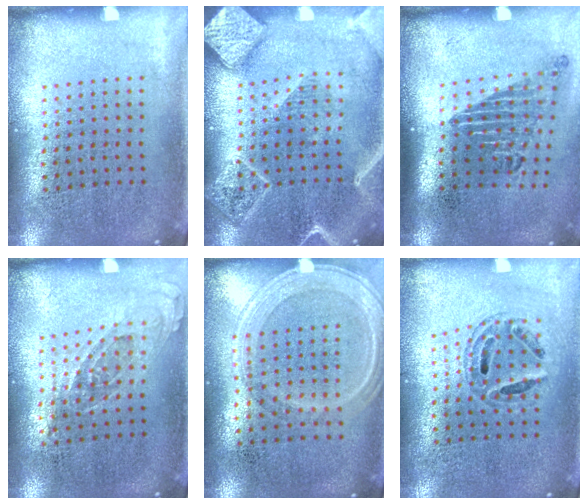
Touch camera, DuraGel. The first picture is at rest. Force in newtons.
{"total": 2.3, "press": 2.2, "slide": 0.3}
{"total": 1.8, "press": 1.3, "slide": 1.3}
{"total": 0.7, "press": 0.7, "slide": 0.3}
{"total": 1.2, "press": 1.1, "slide": 0.5}
{"total": 0.7, "press": 0.7, "slide": 0.3}